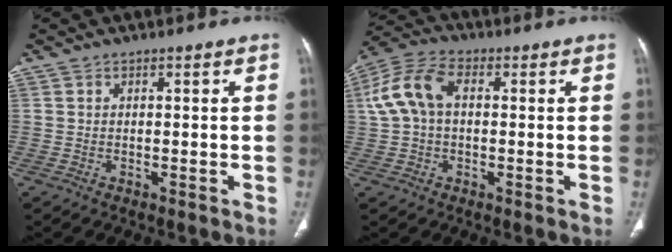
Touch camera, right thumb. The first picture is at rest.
{"total": 9.6, "force": [1.0, 6.2, 7.2], "torque": [-0.157, 0.031, 0.015]}